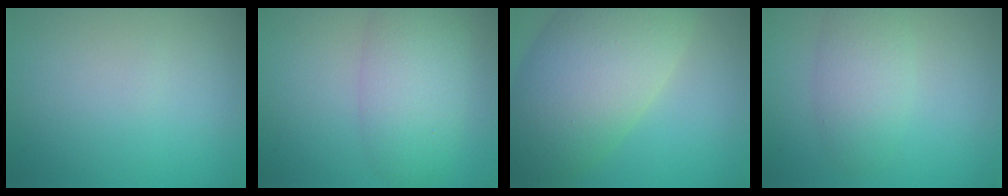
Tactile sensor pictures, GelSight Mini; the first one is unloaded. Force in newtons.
{"total": 5.9, "press": 5.9, "slide": 0.4}
{"total": 11.8, "press": 11.8, "slide": 0.5}
{"total": 3.5, "press": 3.5, "slide": 0.1}